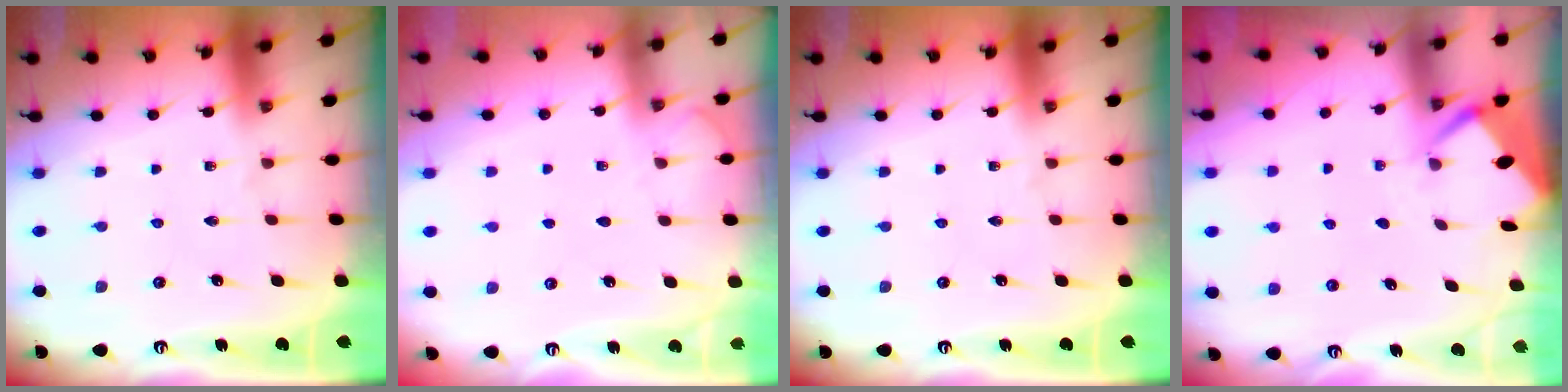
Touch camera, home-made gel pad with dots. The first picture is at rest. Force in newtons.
{"total": 2.3, "press": 2.3, "slide": 0.3}
{"total": 0.0}
{"total": 2.7, "press": 2.7, "slide": 0.4}